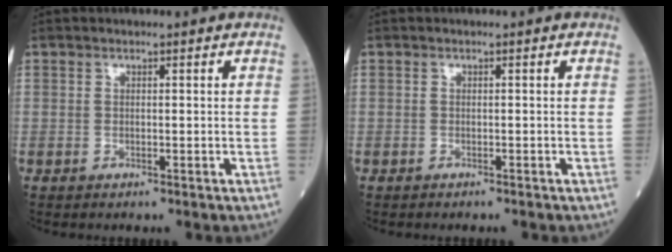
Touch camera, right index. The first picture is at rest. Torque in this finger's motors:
{"motor_torque": [0.00, 0.00, -0.03, 0.02]}